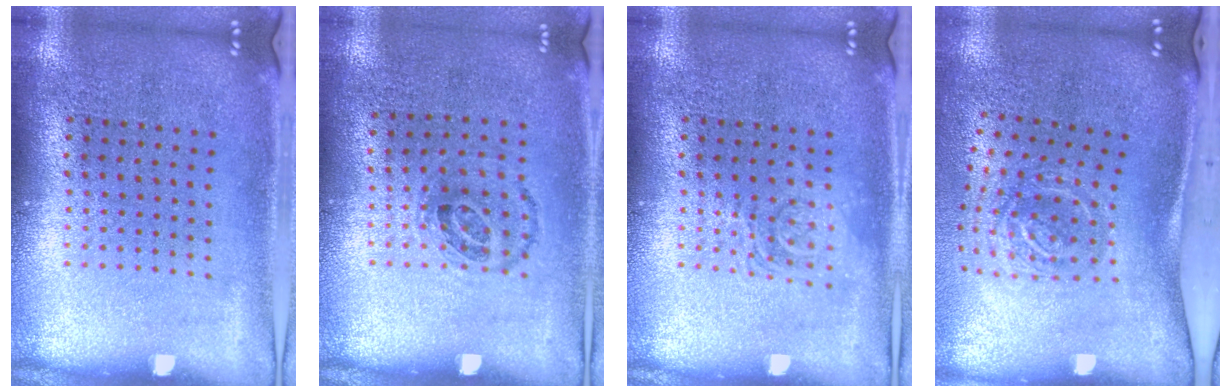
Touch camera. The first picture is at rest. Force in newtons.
{"total": 0.9, "press": 0.7, "slide": 0.6}
{"total": 2.2, "press": 2.1, "slide": 0.4}
{"total": 2.1, "press": 1.3, "slide": 1.6}